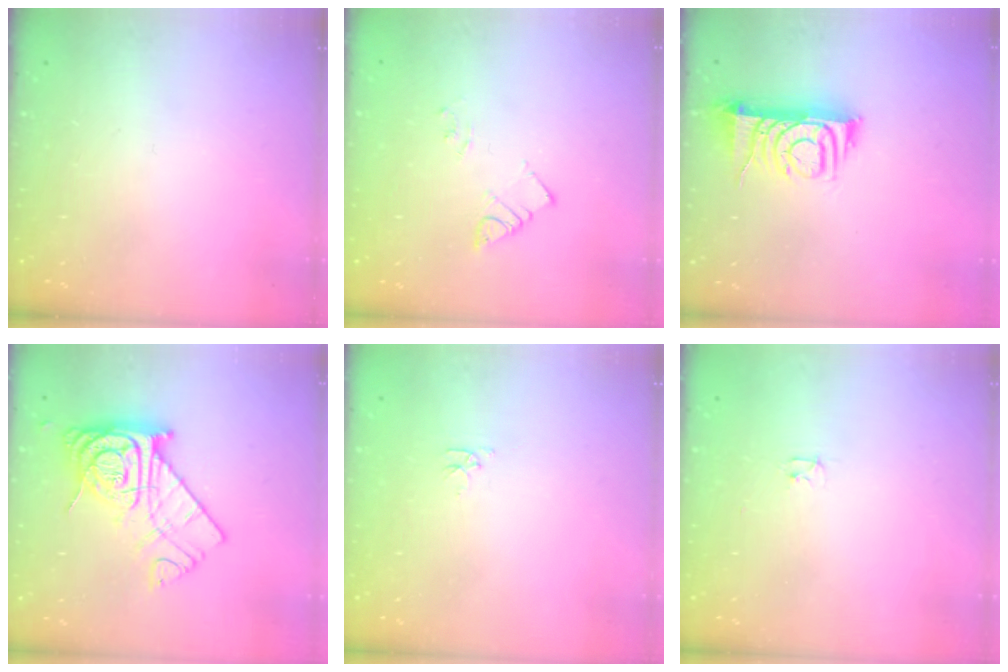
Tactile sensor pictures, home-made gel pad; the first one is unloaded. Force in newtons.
{"total": 4.0, "press": 3.9, "slide": 0.5}
{"total": 9.0, "press": 9.0, "slide": 0.7}
{"total": 15.3, "press": 15.2, "slide": 1.5}
{"total": 2.8, "press": 2.7, "slide": 0.4}
{"total": 2.4, "press": 2.3, "slide": 0.4}